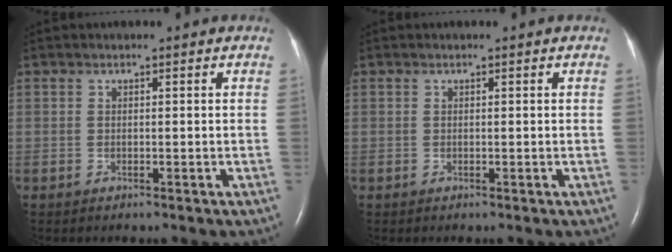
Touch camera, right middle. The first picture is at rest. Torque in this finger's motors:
{"motor_torque": [0.00, 0.00, -0.01, 0.00]}